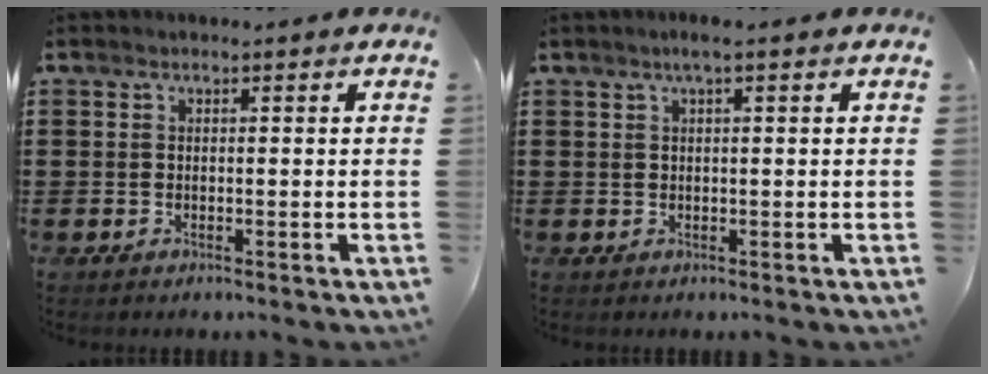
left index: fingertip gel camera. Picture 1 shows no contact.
{"total": 1.7, "force": [0.8, 0.1, 1.5], "torque": [-0.029, 0.001, 0.014]}